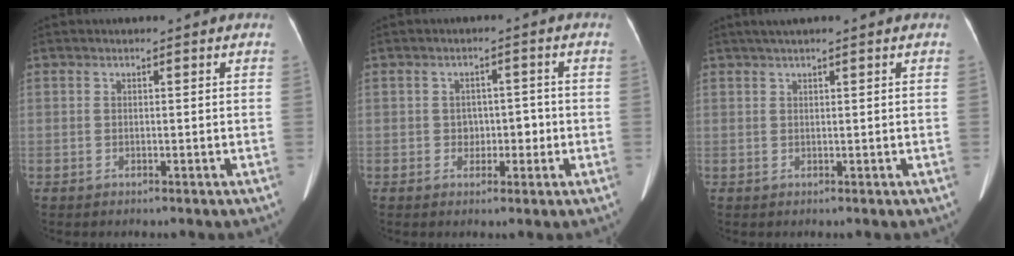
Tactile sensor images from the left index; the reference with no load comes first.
{"total": 3.3, "force": [-0.6, 2.4, 2.1], "torque": [-0.023, 0.014, -0.005]}
{"total": 3.1, "force": [2.3, -0.1, 2.0], "torque": [-0.033, 0.025, 0.042]}